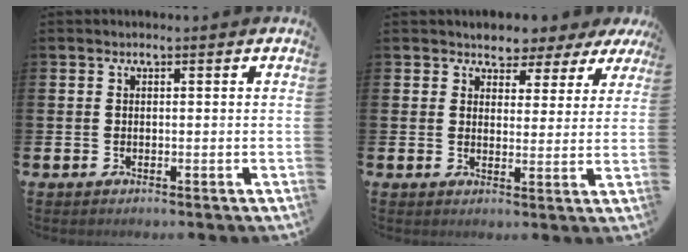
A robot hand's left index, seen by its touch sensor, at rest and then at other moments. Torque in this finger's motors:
{"motor_torque": [1.19, -0.95, 0.77, 0.03]}